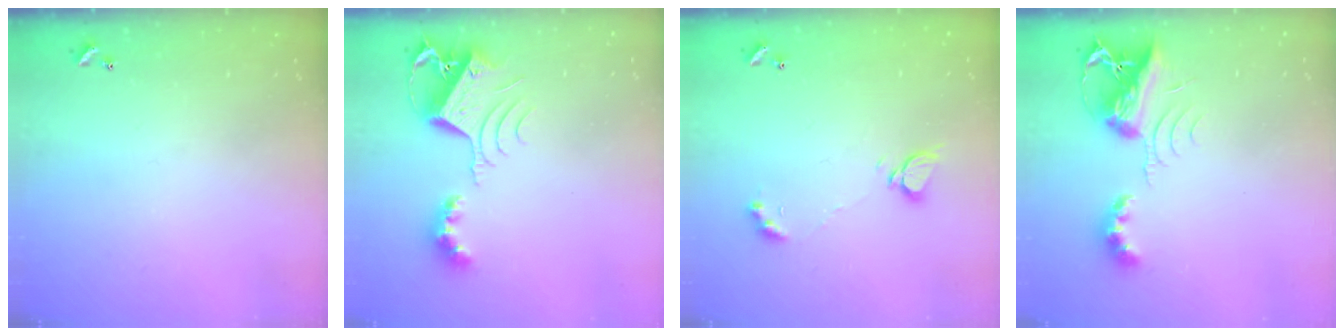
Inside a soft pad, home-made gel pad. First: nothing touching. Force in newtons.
{"total": 10.3, "press": 10.3, "slide": 0.8}
{"total": 2.8, "press": 2.8, "slide": 0.3}
{"total": 7.9, "press": 7.9, "slide": 0.2}